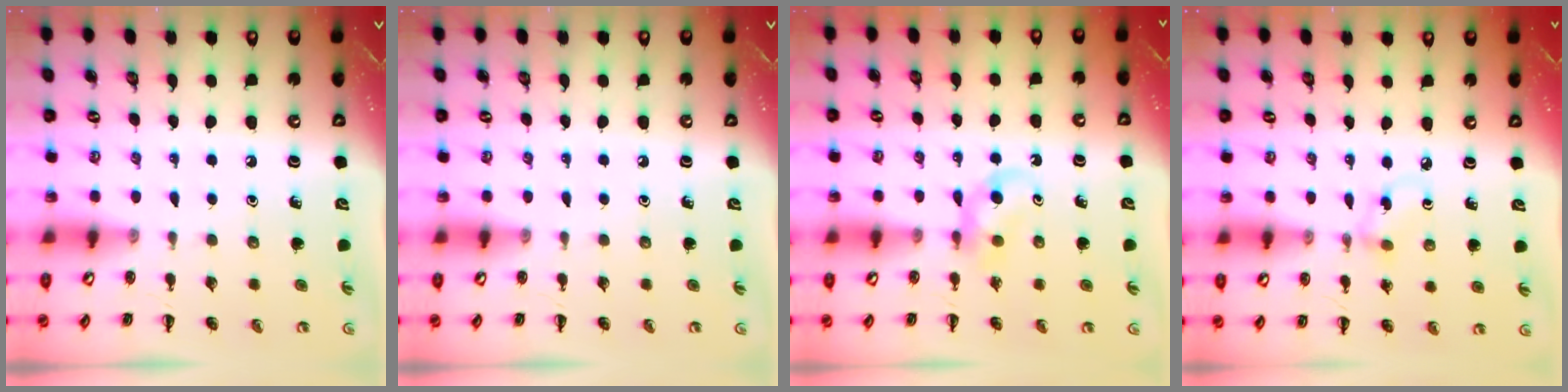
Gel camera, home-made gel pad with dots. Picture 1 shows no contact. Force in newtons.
{"total": 0.0}
{"total": 4.7, "press": 4.5, "slide": 1.3}
{"total": 4.4, "press": 4.1, "slide": 1.7}